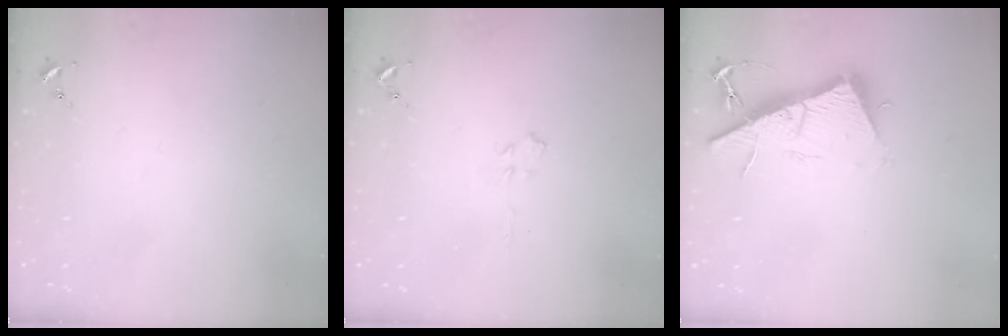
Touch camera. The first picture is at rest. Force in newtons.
{"total": 3.2, "press": 3.1, "slide": 0.4}
{"total": 14.6, "press": 14.6, "slide": 0.4}